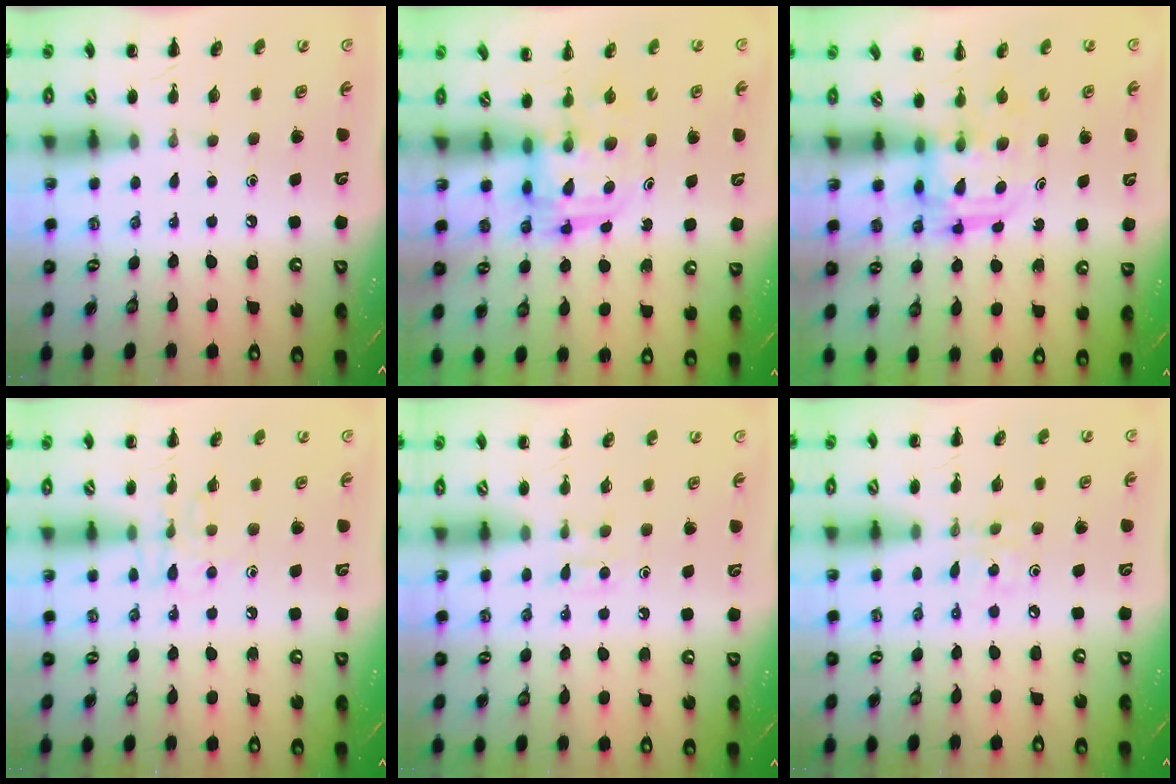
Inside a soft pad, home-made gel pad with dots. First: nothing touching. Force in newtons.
{"total": 3.2, "press": 3.1, "slide": 0.3}
{"total": 3.1, "press": 3.1, "slide": 0.2}
{"total": 7.3, "press": 7.3, "slide": 0.9}
{"total": 4.5, "press": 4.3, "slide": 1.6}
{"total": 3.1, "press": 3.1, "slide": 0.5}